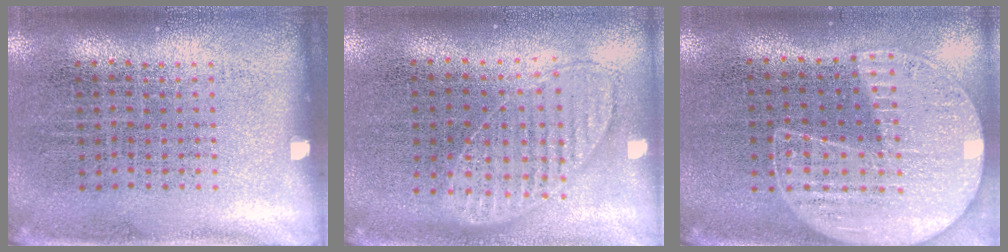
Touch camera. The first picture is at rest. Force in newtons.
{"total": 0.9, "press": 0.9, "slide": 0.2}
{"total": 1.3, "press": 1.2, "slide": 0.3}